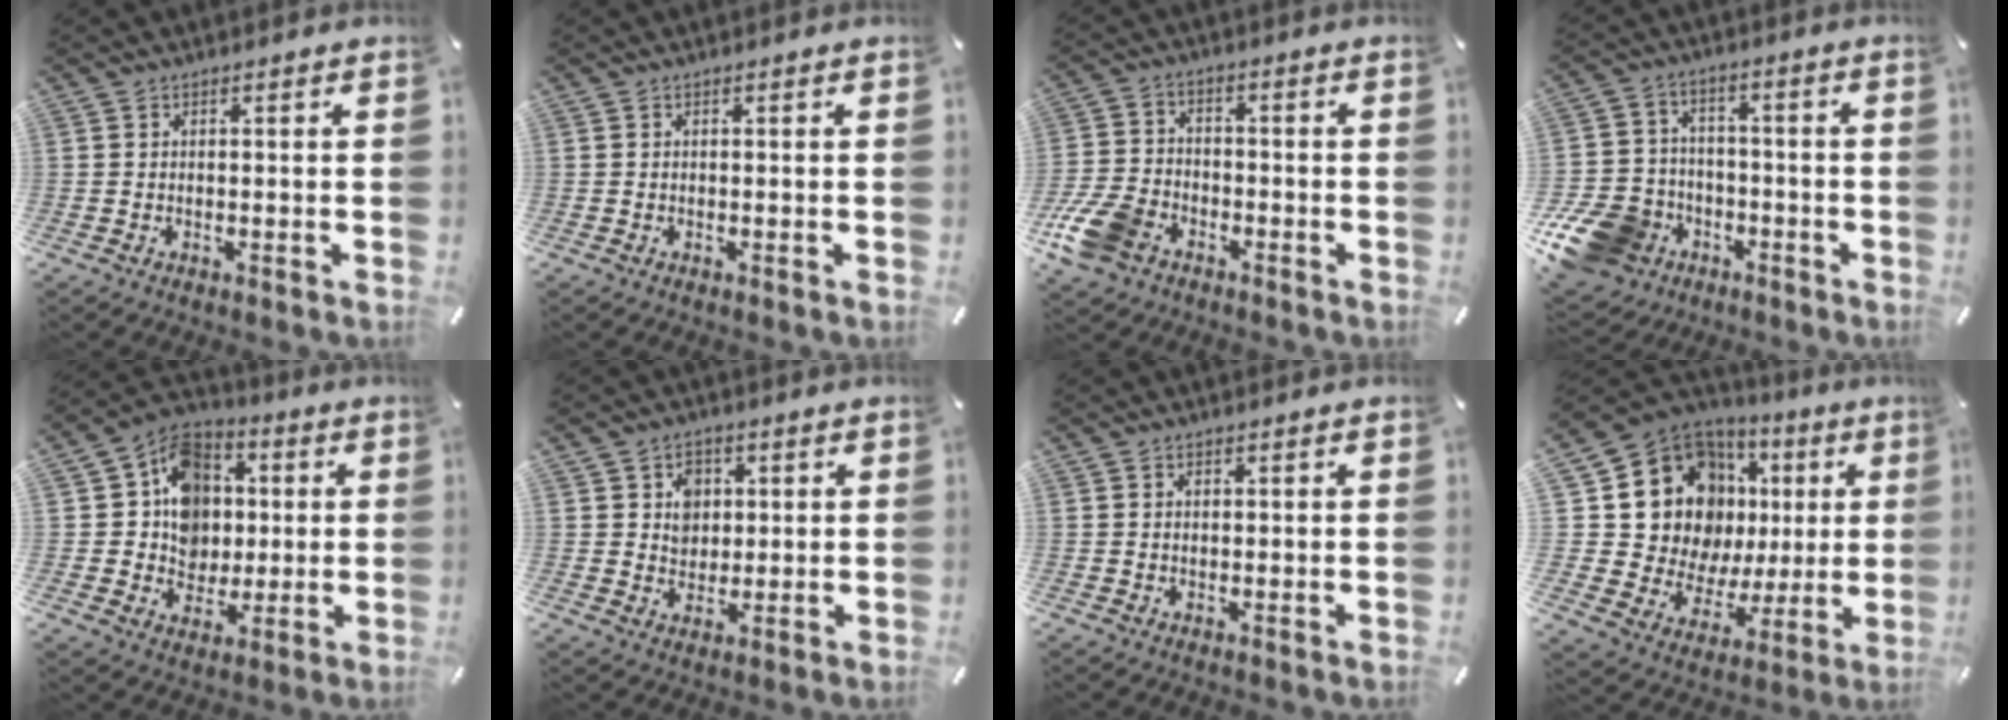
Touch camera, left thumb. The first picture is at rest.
{"total": 0.0}
{"total": 10.8, "force": [-5.8, 7.2, 5.5], "torque": [-0.124, 0.029, -0.108]}
{"total": 14.1, "force": [-6.6, 11.3, 5.2], "torque": [-0.103, 0.050, -0.114]}
{"total": 11.9, "force": [0.8, 11.3, 3.9], "torque": [-0.069, -0.001, 0.018]}
{"total": 5.5, "force": [1.2, 5.1, 1.6], "torque": [-0.016, -0.001, 0.016]}
{"total": 0.9, "force": [0.3, 0.7, 0.3], "torque": [0.001, 0.000, 0.003]}
{"total": 19.1, "force": [7.2, 14.6, 10.0], "torque": [-0.186, -0.053, 0.147]}